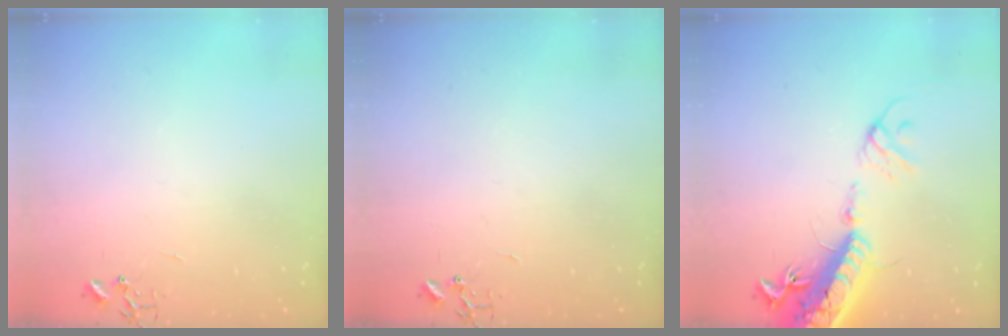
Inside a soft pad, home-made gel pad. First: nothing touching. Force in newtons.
{"total": 0.0}
{"total": 22.7, "press": 22.1, "slide": 4.9}